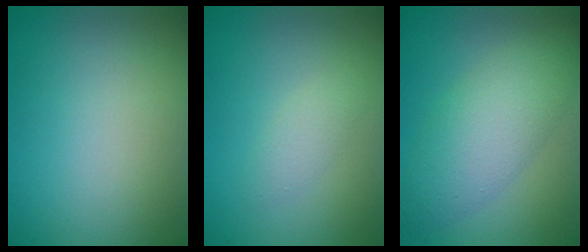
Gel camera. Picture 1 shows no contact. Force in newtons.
{"total": 1.4, "press": 1.4, "slide": 0.1}
{"total": 5.5, "press": 5.5, "slide": 0.1}